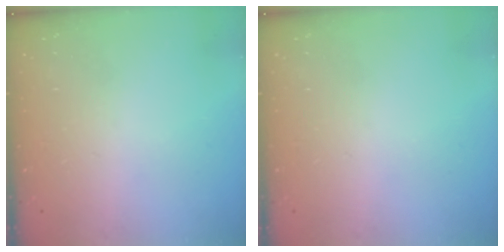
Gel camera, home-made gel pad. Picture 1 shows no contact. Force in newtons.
{"total": 0.0}